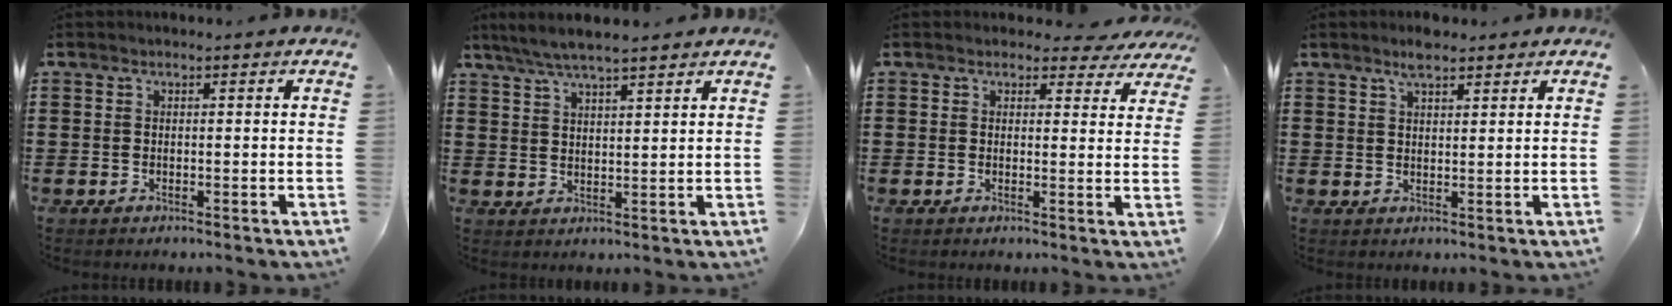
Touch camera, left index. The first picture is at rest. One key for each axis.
{"total": 4.7, "fx": 3.9, "fy": 0.4, "fz": 2.5, "tx": -0.058, "ty": -0.006, "tz": 0.070}
{"total": 2.7, "fx": 2.4, "fy": 1.0, "fz": 0.9, "tx": -0.011, "ty": -0.008, "tz": 0.039}
{"total": 3.3, "fx": 2.6, "fy": 0.8, "fz": 1.8, "tx": -0.041, "ty": 0.003, "tz": 0.047}